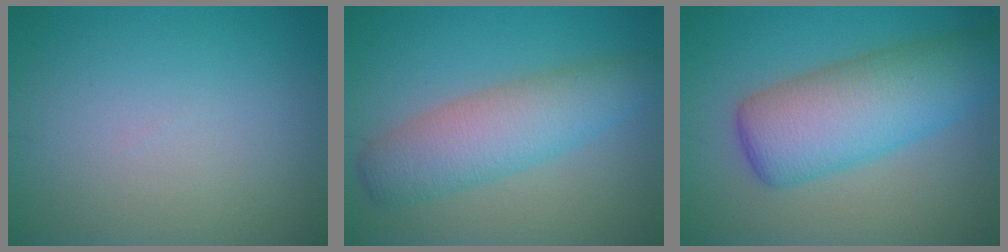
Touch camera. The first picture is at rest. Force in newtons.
{"total": 5.8, "press": 5.8, "slide": 0.2}
{"total": 8.2, "press": 8.2, "slide": 0.3}